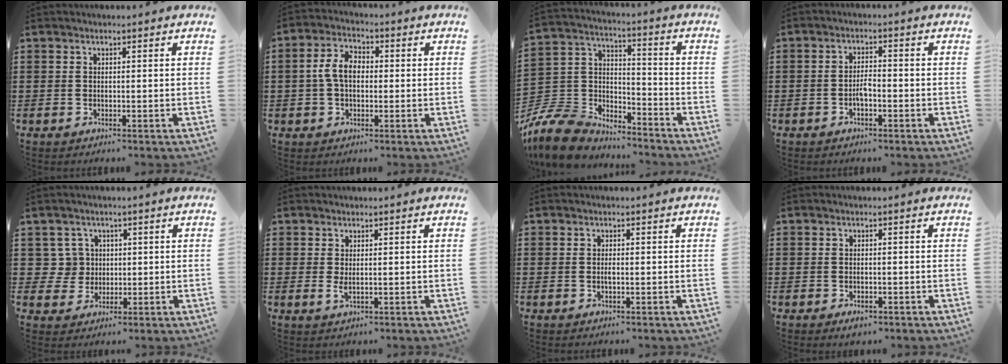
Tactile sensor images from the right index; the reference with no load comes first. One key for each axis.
{"total": 5.5, "fx": -0.1, "fy": 3.5, "fz": 4.3, "tx": -0.101, "ty": 0.010, "tz": -0.008}
{"total": 9.7, "fx": -8.6, "fy": 3.7, "fz": 2.3, "tx": -0.086, "ty": 0.011, "tz": -0.178}
{"total": 2.3, "fx": -1.0, "fy": 0.9, "fz": 1.8, "tx": -0.042, "ty": 0.003, "tz": -0.023}
{"total": 4.6, "fx": 0.8, "fy": 4.4, "fz": 1.0, "tx": -0.042, "ty": 0.014, "tz": 0.015}
{"total": 1.5, "fx": 0.3, "fy": 0.5, "fz": 1.4, "tx": -0.027, "ty": 0.001, "tz": 0.005}
{"total": 0.9, "fx": -0.2, "fy": 0.3, "fz": 0.9, "tx": -0.017, "ty": -0.002, "tz": -0.003}
{"total": 1.1, "fx": -0.9, "fy": 0.5, "fz": 0.5, "tx": -0.013, "ty": -0.004, "tz": -0.016}